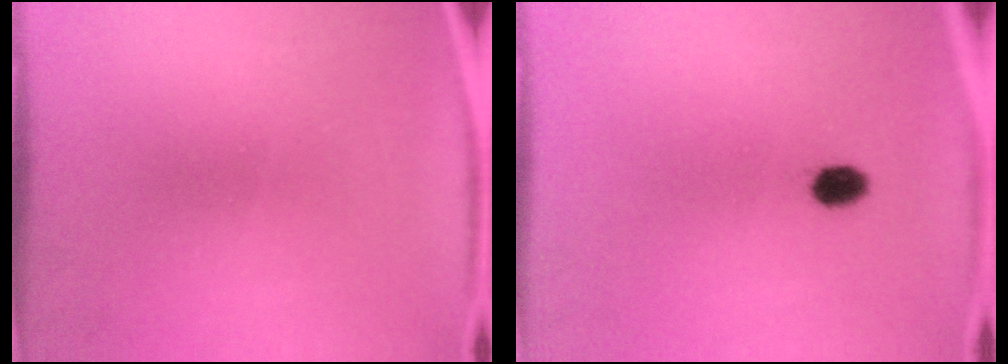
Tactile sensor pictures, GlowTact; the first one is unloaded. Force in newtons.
{"total": 2.7}